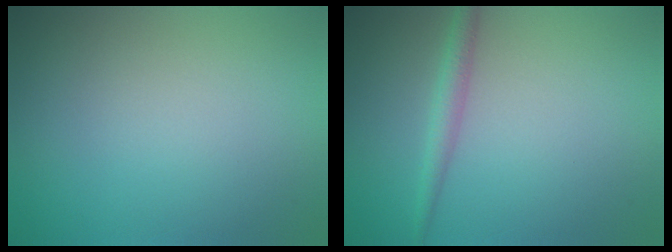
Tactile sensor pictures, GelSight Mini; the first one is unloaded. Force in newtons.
{"total": 1.8, "press": 1.8, "slide": 0.0}